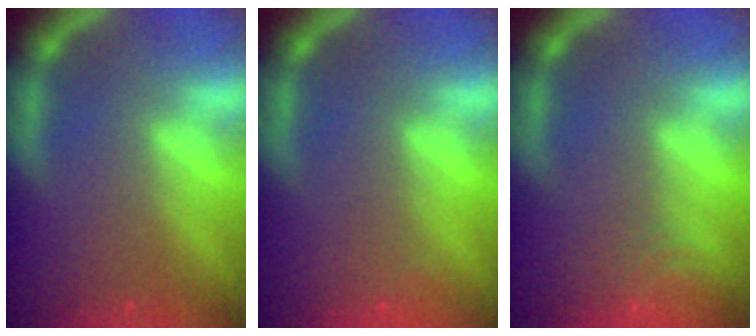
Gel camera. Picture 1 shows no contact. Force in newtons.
{"total": 0.9}
{"total": 4.0}